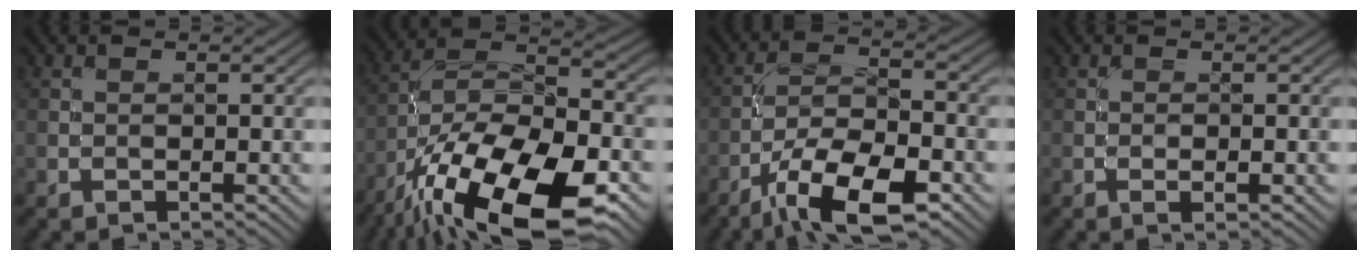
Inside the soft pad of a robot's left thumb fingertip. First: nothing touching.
{"total": 19.0, "force": [-11.3, 7.2, 13.5], "torque": [-0.249, -0.021, -0.200]}
{"total": 11.0, "force": [-6.8, 3.6, 7.9], "torque": [-0.142, 0.000, -0.132]}
{"total": 1.0, "force": [-0.3, 0.3, 0.9], "torque": [-0.016, 0.001, -0.007]}